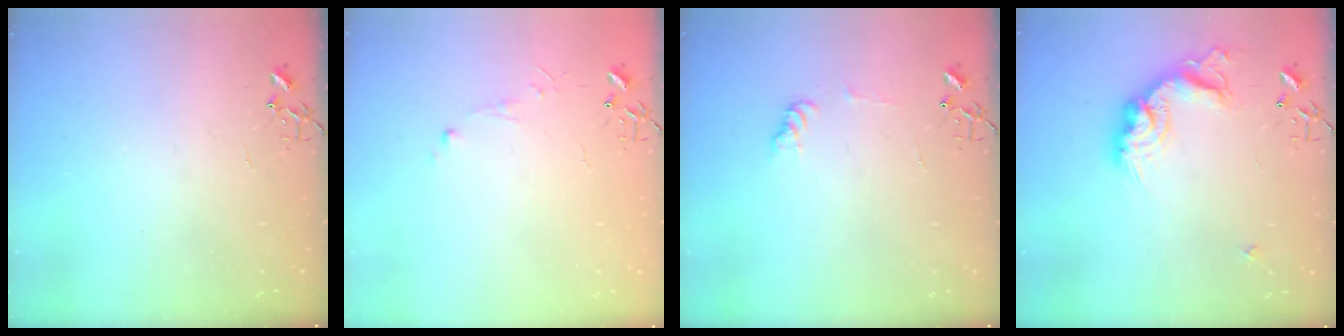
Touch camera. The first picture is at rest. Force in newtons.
{"total": 4.3, "press": 4.3, "slide": 0.5}
{"total": 7.3, "press": 7.3, "slide": 0.8}
{"total": 17.5, "press": 17.5, "slide": 1.1}